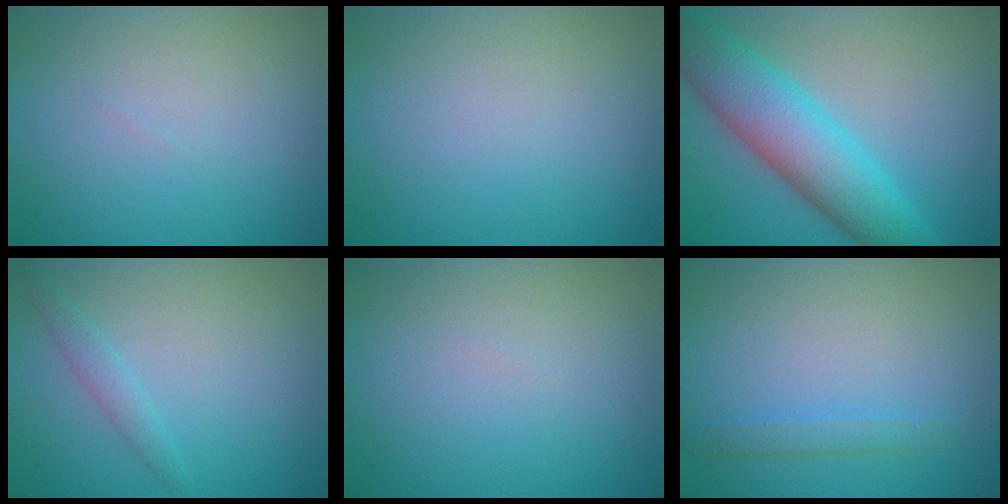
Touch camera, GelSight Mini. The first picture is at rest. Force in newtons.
{"total": 0.0}
{"total": 8.8, "press": 8.8, "slide": 0.2}
{"total": 1.4, "press": 1.4, "slide": 0.1}
{"total": 0.0}
{"total": 1.5, "press": 1.5, "slide": 0.1}